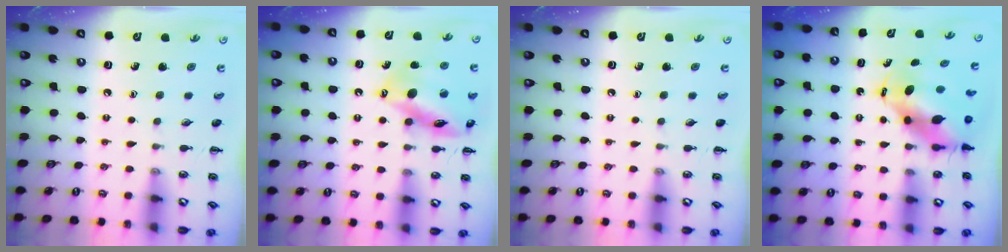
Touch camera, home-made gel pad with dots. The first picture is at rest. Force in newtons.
{"total": 15.1, "press": 14.7, "slide": 3.4}
{"total": 0.0}
{"total": 7.1, "press": 6.9, "slide": 1.8}